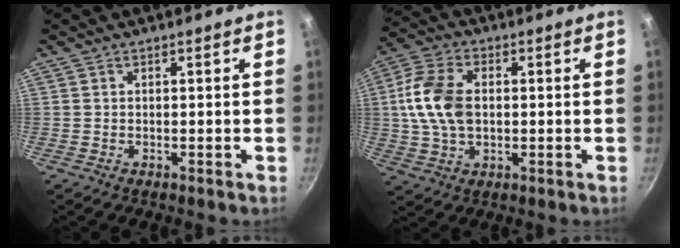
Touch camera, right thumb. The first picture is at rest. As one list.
[{"total": 12.0, "force": [0.8, 7.9, 9.1], "torque": [-0.172, 0.014, 0.006]}]